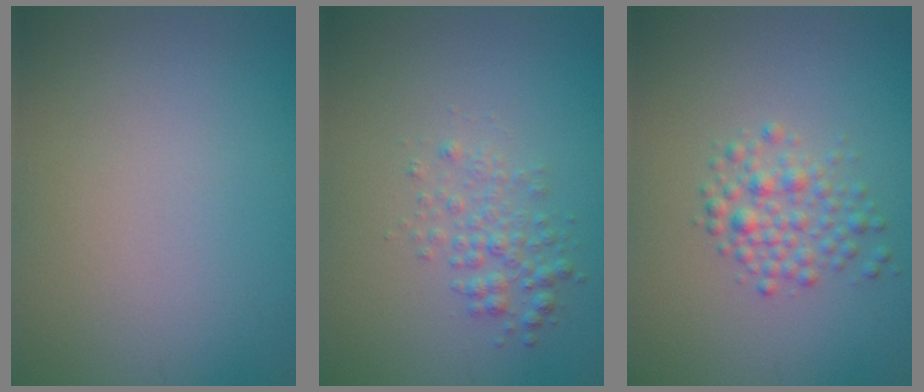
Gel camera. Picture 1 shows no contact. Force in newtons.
{"total": 2.0, "press": 2.0, "slide": 0.1}
{"total": 2.4, "press": 2.4, "slide": 0.1}